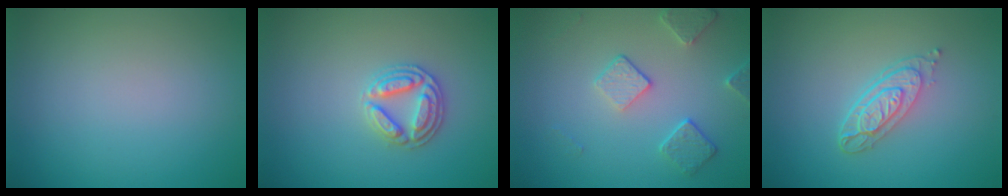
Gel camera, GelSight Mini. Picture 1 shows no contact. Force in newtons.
{"total": 2.8, "press": 2.8, "slide": 0.3}
{"total": 3.0, "press": 2.7, "slide": 1.4}
{"total": 3.7, "press": 2.7, "slide": 2.4}